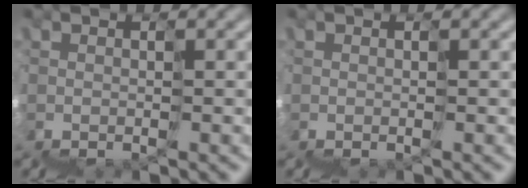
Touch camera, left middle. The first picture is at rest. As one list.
[{"total": 0.0}]